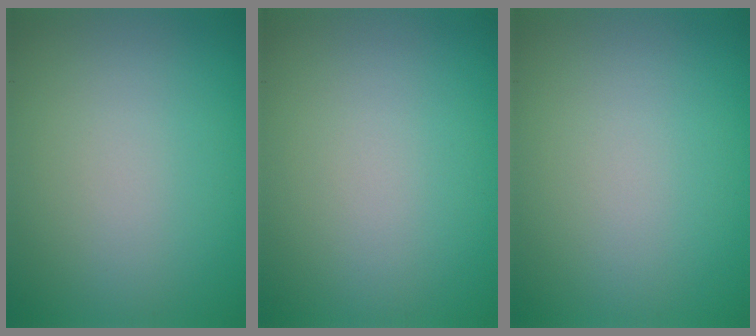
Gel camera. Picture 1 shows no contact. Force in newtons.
{"total": 0.0}
{"total": 0.0}